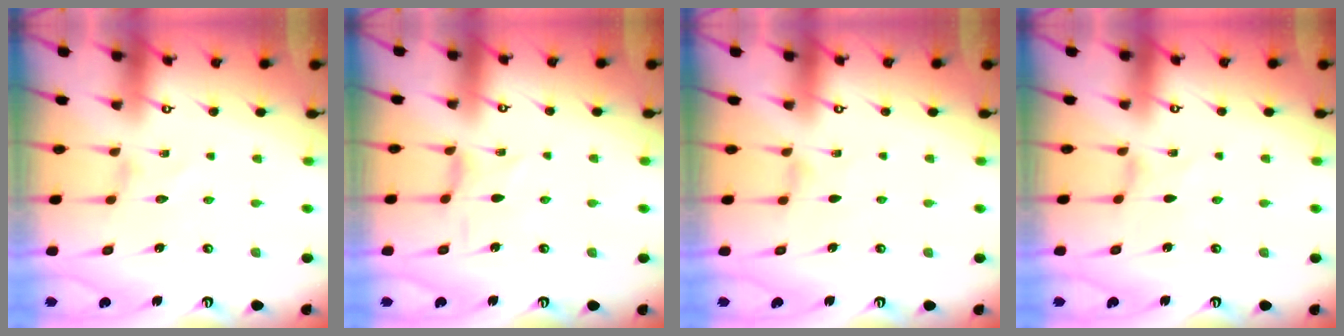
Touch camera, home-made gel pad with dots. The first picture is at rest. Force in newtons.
{"total": 2.4, "press": 2.4, "slide": 0.3}
{"total": 0.6, "press": 0.5, "slide": 0.2}
{"total": 0.0}